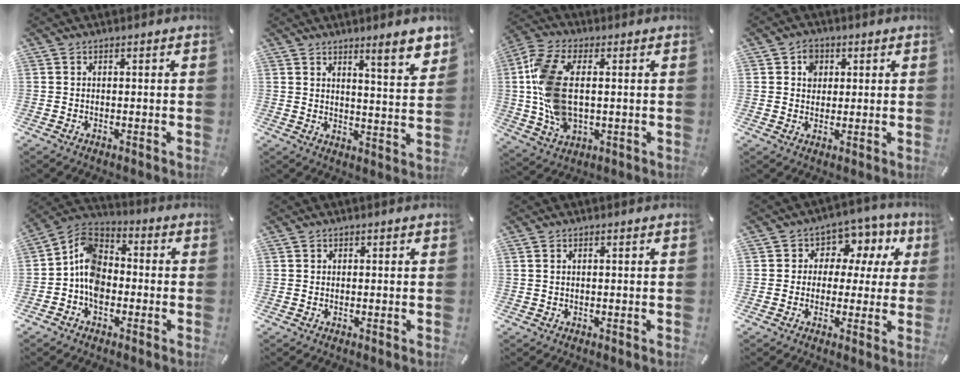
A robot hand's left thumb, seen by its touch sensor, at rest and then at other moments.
{"total": 7.6, "force": [6.2, 1.0, 4.3], "torque": [-0.060, -0.045, 0.102]}
{"total": 13.6, "force": [0.8, 8.1, 10.9], "torque": [-0.250, -0.002, 0.018]}
{"total": 4.4, "force": [1.3, 3.9, 1.6], "torque": [-0.015, -0.001, 0.017]}
{"total": 9.7, "force": [-2.7, 7.3, 5.8], "torque": [-0.131, 0.016, -0.054]}
{"total": 0.7, "force": [0.1, 0.7, 0.0], "torque": [0.001, 0.006, 0.001]}
{"total": 0.8, "force": [0.2, 0.5, 0.6], "torque": [-0.012, 0.003, 0.003]}
{"total": 8.2, "force": [2.2, 7.1, 3.4], "torque": [-0.055, -0.010, 0.039]}